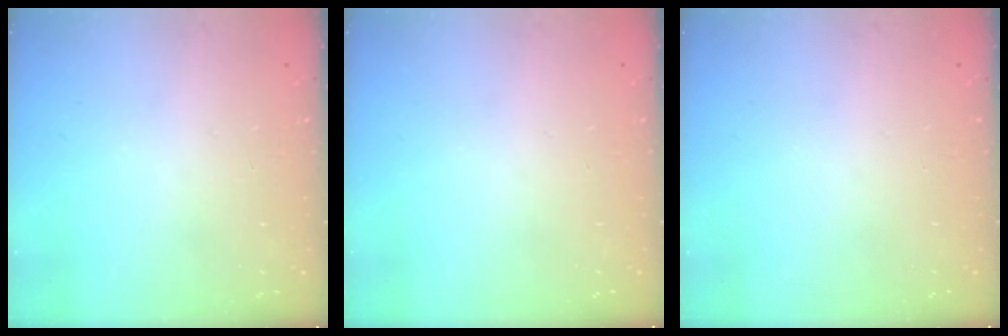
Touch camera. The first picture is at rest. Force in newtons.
{"total": 0.0}
{"total": 0.0}